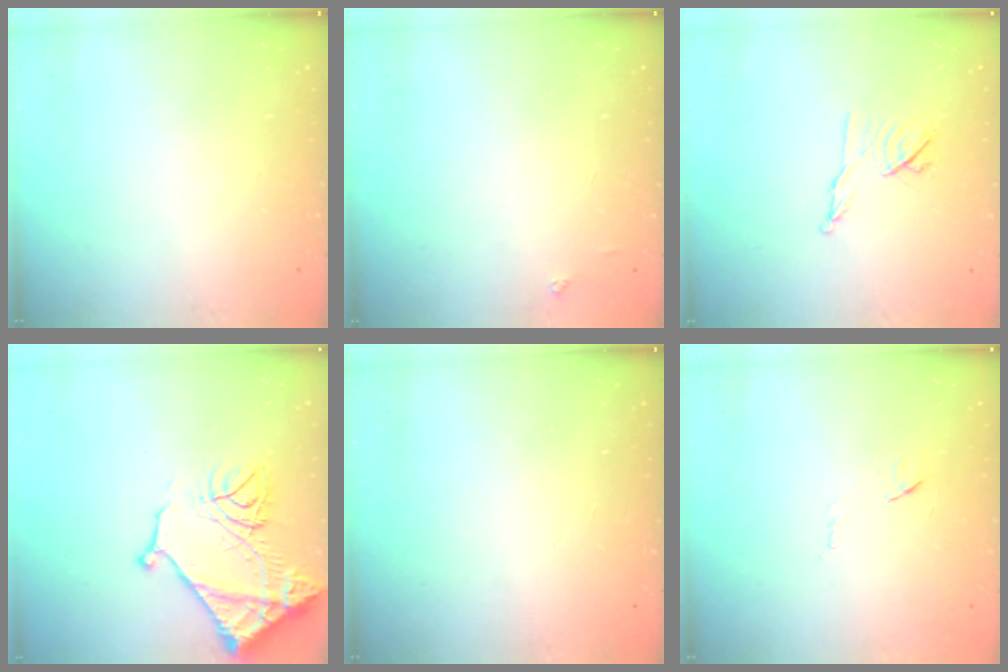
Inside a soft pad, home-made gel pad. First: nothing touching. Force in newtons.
{"total": 3.8, "press": 3.8, "slide": 0.4}
{"total": 8.1, "press": 8.0, "slide": 1.3}
{"total": 15.8, "press": 15.7, "slide": 1.5}
{"total": 1.6, "press": 1.6, "slide": 0.1}
{"total": 8.1, "press": 8.0, "slide": 0.7}